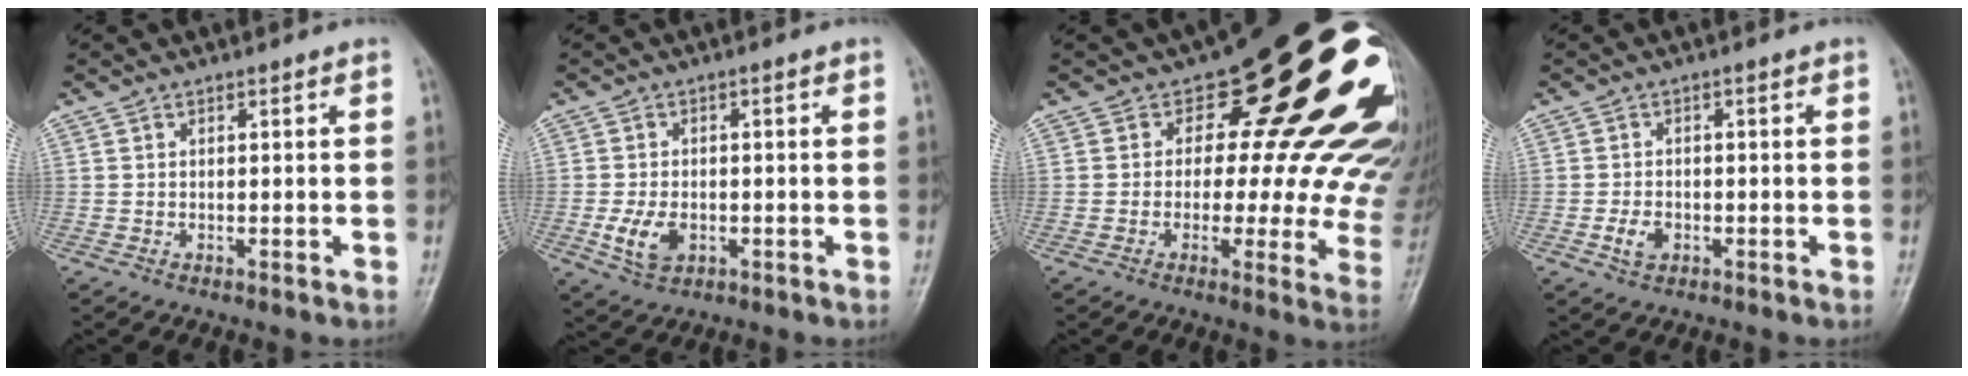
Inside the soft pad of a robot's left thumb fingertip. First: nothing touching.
{"total": 5.5, "force": [-1.5, 3.6, 3.9], "torque": [-0.071, -0.003, -0.025]}
{"total": 22.8, "force": [11.0, 11.3, 16.5], "torque": [-0.147, -0.043, 0.125]}
{"total": 3.9, "force": [-1.0, 3.3, 1.8], "torque": [-0.016, 0.003, -0.011]}